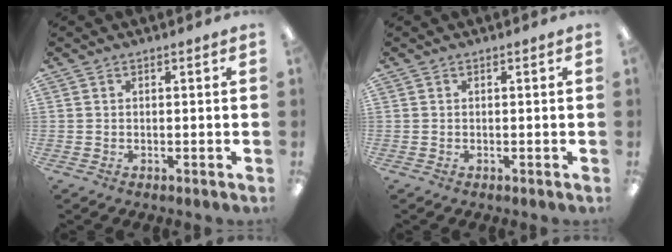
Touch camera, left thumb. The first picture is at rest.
{"total": 0.0}